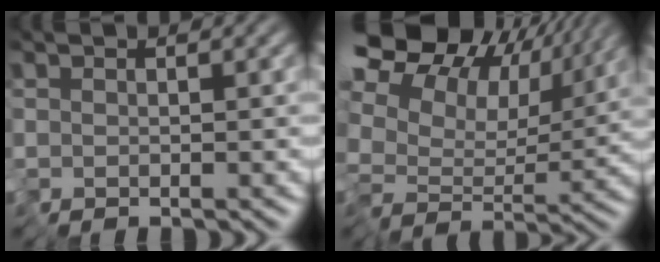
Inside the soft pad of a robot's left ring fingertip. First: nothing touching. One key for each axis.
{"total": 15.9, "fx": 7.7, "fy": 10.0, "fz": 9.6, "tx": -0.226, "ty": 0.057, "tz": 0.134}